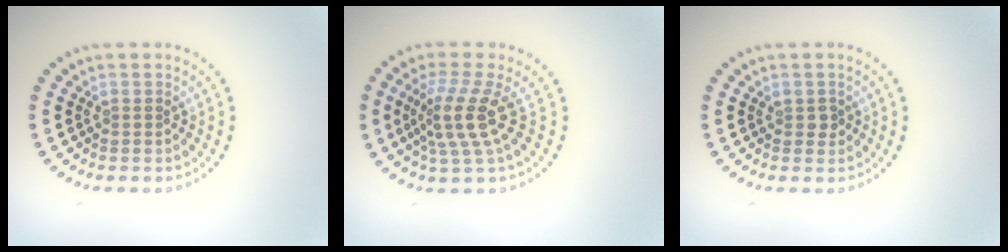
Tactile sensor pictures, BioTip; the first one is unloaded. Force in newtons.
{"total": 3.8, "press": 2.9, "slide": 2.4}
{"total": 0.9, "press": 0.8, "slide": 0.2}